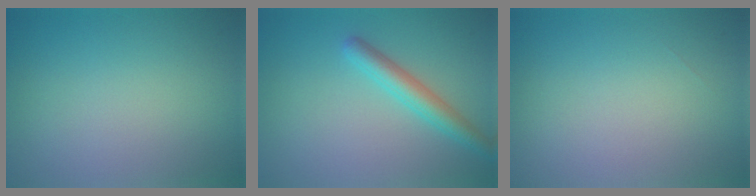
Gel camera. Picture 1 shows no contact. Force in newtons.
{"total": 2.9, "press": 2.9, "slide": 0.1}
{"total": 0.0}